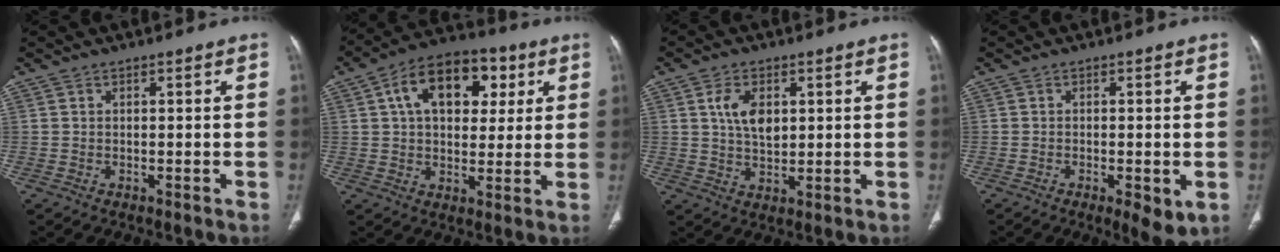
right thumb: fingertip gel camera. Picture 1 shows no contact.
{"total": 16.1, "force": [5.4, 10.3, 11.2], "torque": [-0.141, 0.009, 0.080]}
{"total": 6.7, "force": [1.9, 4.0, 5.1], "torque": [-0.081, -0.009, 0.037]}
{"total": 5.5, "force": [-1.7, 1.9, 4.8], "torque": [-0.074, -0.014, -0.024]}